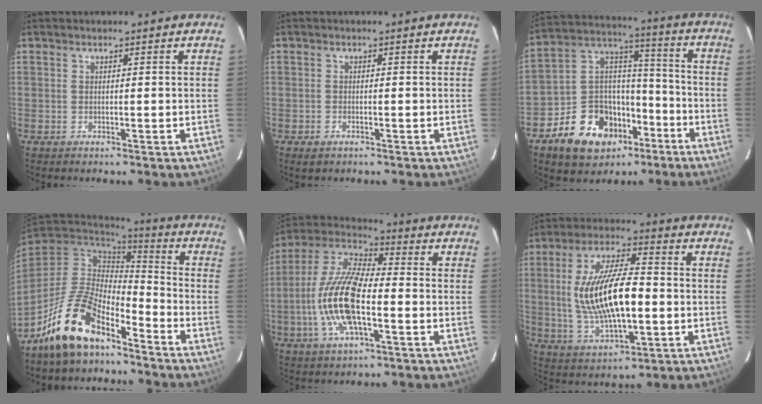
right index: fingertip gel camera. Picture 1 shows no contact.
{"total": 1.3, "force": [-0.9, 0.8, 0.6], "torque": [-0.012, -0.003, -0.016]}
{"total": 16.6, "force": [-9.0, 11.9, 7.4], "torque": [-0.160, 0.053, -0.129]}
{"total": 15.1, "force": [-10.4, 6.3, 8.9], "torque": [-0.185, -0.003, -0.192]}
{"total": 16.1, "force": [-3.8, 5.8, 14.5], "torque": [-0.298, 0.000, -0.079]}
{"total": 16.7, "force": [-0.8, 6.4, 15.4], "torque": [-0.297, 0.002, -0.003]}